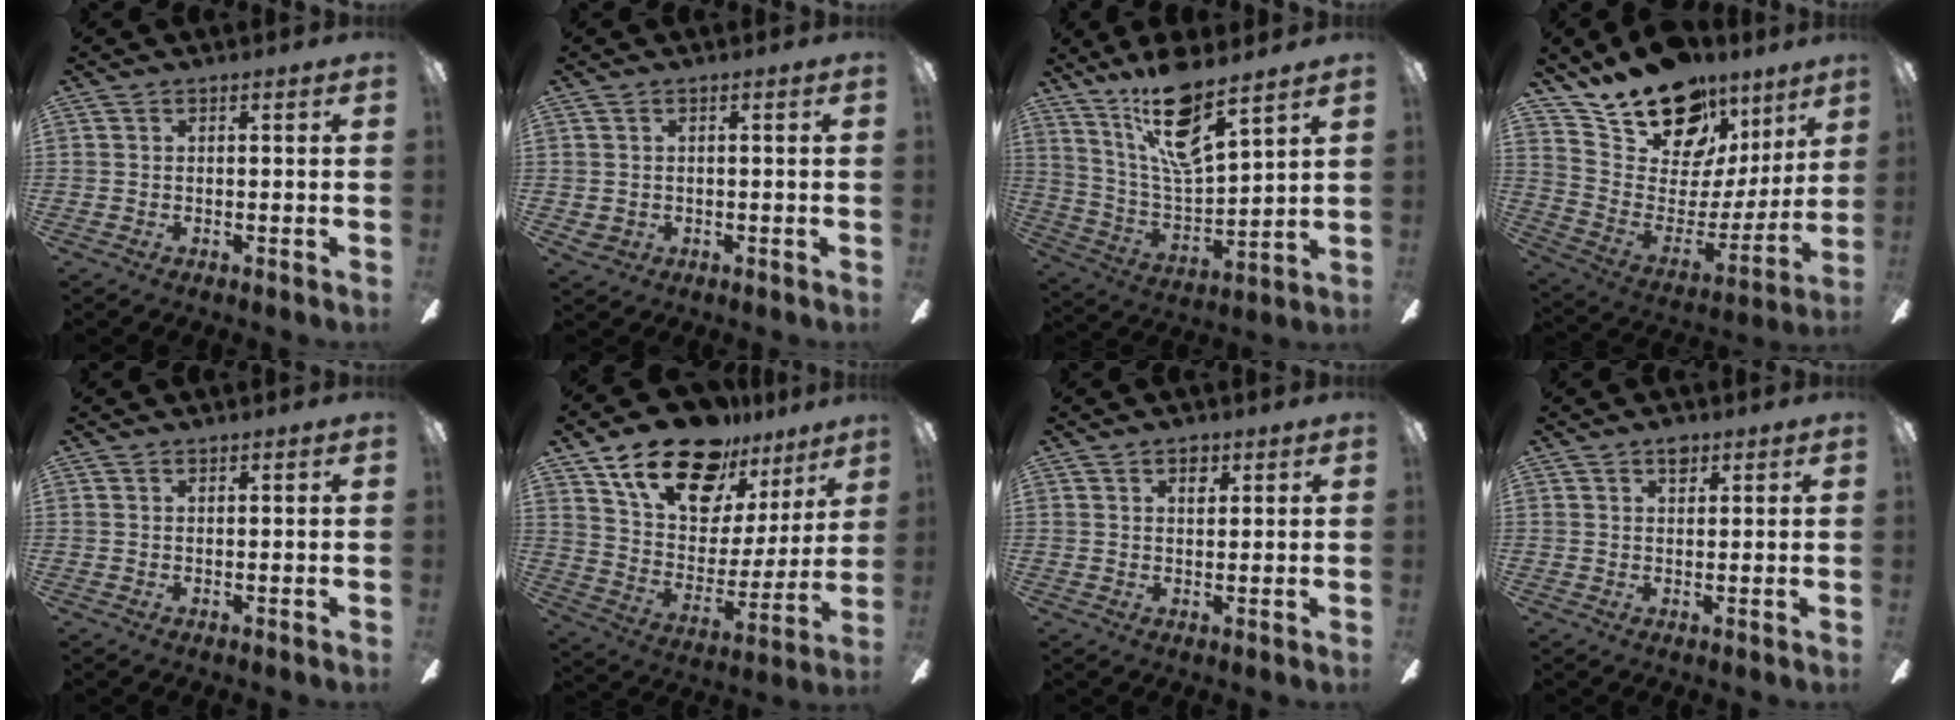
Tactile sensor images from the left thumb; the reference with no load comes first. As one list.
[{"total": 1.1, "force": [0.1, 1.0, 0.4], "torque": [-0.008, 0.001, 0.002]}, {"total": 17.0, "force": [12.0, 4.7, 11.1], "torque": [-0.217, -0.064, 0.205]}, {"total": 19.9, "force": [15.3, 10.2, 7.6], "torque": [-0.133, -0.108, 0.280]}, {"total": 0.6, "force": [0.5, -0.2, -0.1], "torque": [0.002, -0.002, 0.010]}, {"total": 21.5, "force": [15.3, 10.6, 10.8], "torque": [-0.185, -0.091, 0.273]}, {"total": 2.8, "force": [1.9, 1.4, 1.4], "torque": [-0.007, -0.008, 0.030]}, {"total": 2.6, "force": [2.0, 1.1, 1.3], "torque": [-0.012, -0.006, 0.033]}]